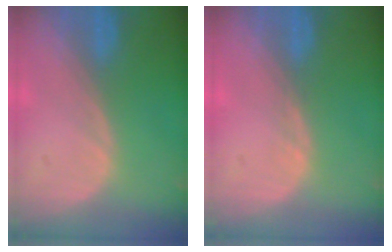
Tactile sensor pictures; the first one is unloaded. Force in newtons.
{"total": 0.8, "press": 0.6, "slide": 0.5}